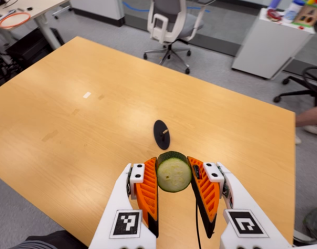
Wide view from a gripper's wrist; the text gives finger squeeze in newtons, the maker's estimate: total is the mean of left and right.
{"total": 11.2, "left": 10.8, "right": 11.5}